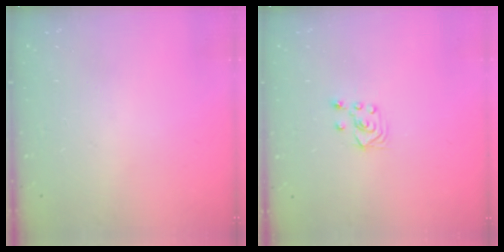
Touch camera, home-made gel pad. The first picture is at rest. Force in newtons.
{"total": 2.8, "press": 2.6, "slide": 1.1}